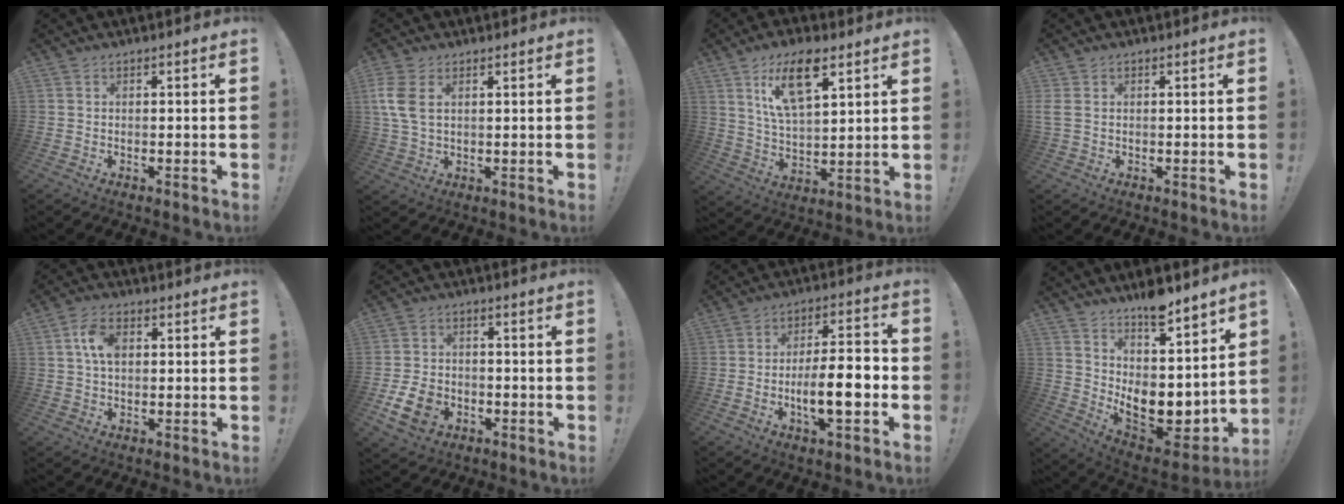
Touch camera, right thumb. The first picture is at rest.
{"total": 7.7, "force": [2.3, 4.8, 5.6], "torque": [-0.131, -0.002, 0.045]}
{"total": 14.0, "force": [7.5, 5.9, 10.3], "torque": [-0.186, -0.015, 0.131]}
{"total": 1.8, "force": [0.5, 1.0, 1.5], "torque": [-0.032, 0.005, 0.013]}
{"total": 7.2, "force": [1.3, 4.5, 5.4], "torque": [-0.091, 0.011, 0.027]}
{"total": 10.7, "force": [-4.7, 7.7, 5.8], "torque": [-0.098, 0.029, -0.083]}
{"total": 13.3, "force": [-4.3, 3.8, 12.0], "torque": [-0.197, 0.008, -0.077]}
{"total": 14.0, "force": [2.6, 8.6, 10.8], "torque": [-0.130, -0.045, 0.056]}